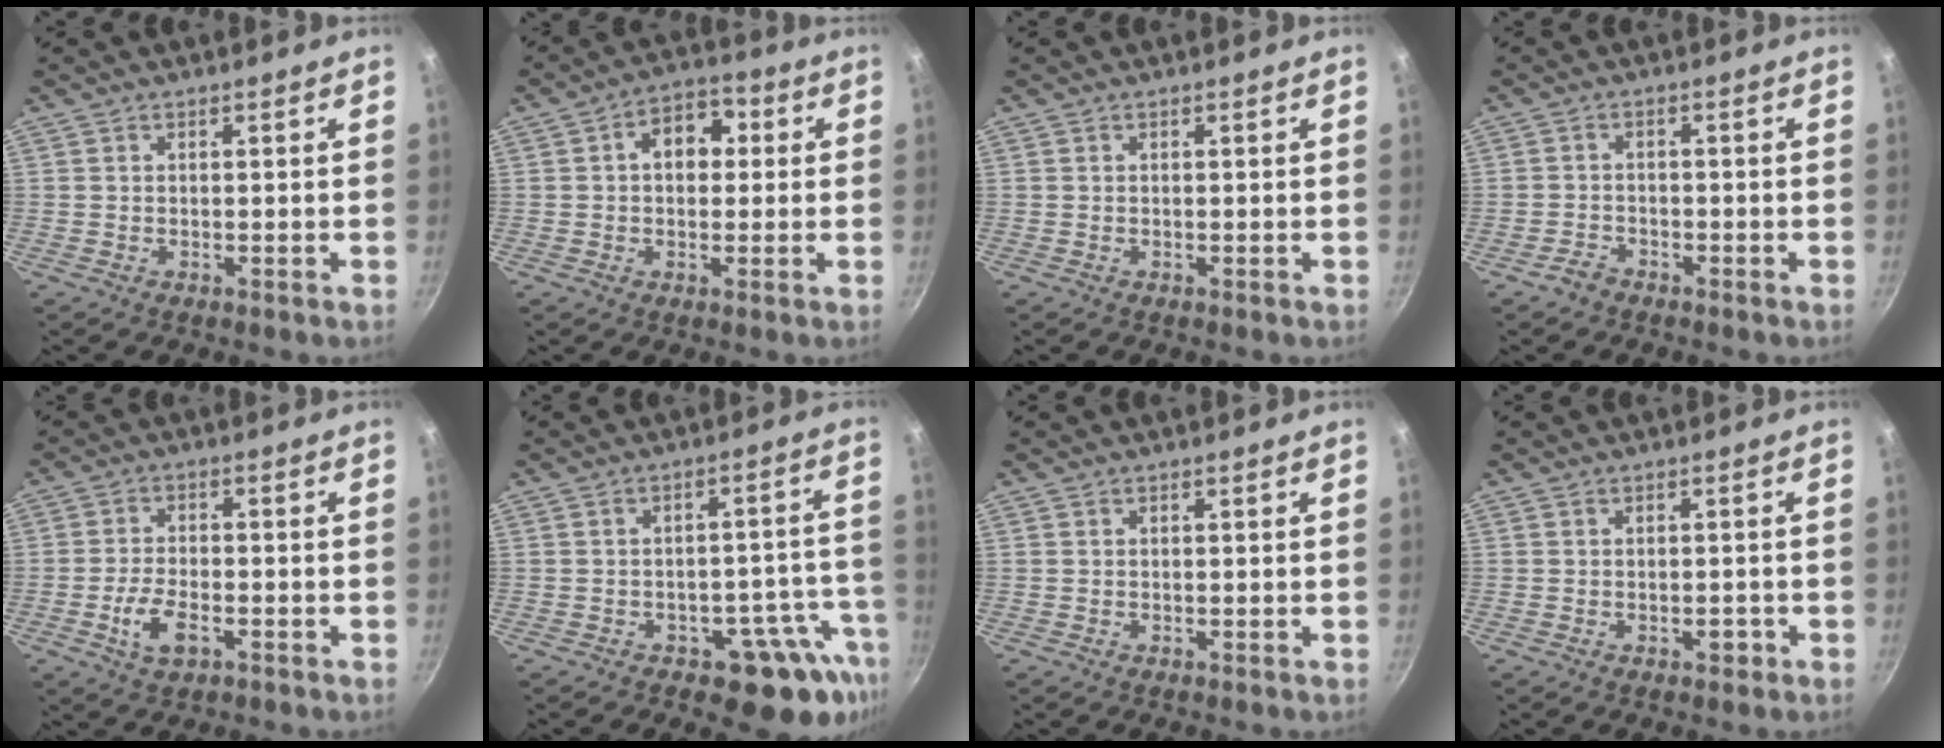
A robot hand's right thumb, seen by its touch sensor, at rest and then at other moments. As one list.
[{"total": 8.2, "force": [1.4, 5.9, 5.6], "torque": [-0.042, 0.019, 0.008]}, {"total": 0.0}, {"total": 2.3, "force": [-1.8, 1.3, 0.6], "torque": [-0.006, 0.023, -0.031]}, {"total": 6.5, "force": [-2.6, 3.2, 5.0], "torque": [-0.094, 0.015, -0.048]}, {"total": 11.3, "force": [-5.9, 6.4, 7.3], "torque": [-0.024, 0.051, -0.067]}, {"total": 0.0}, {"total": 1.6, "force": [-0.8, 1.0, 1.0], "torque": [-0.006, 0.011, -0.008]}]